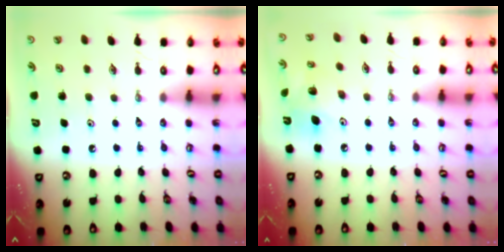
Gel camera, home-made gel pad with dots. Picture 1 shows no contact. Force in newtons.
{"total": 9.7, "press": 9.5, "slide": 2.0}